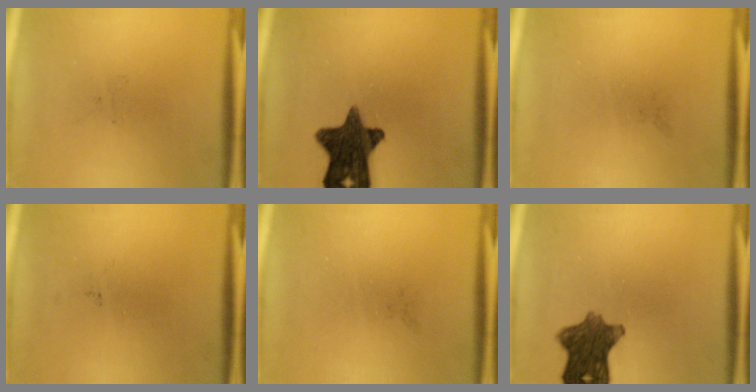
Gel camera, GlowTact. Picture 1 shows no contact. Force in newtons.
{"total": 13.4}
{"total": 0.0}
{"total": 0.0}
{"total": 0.0}
{"total": 9.0}